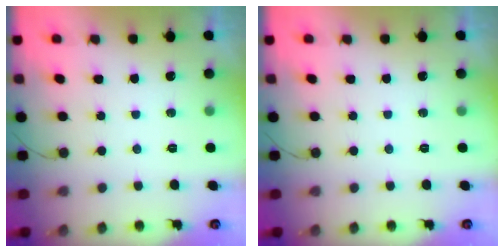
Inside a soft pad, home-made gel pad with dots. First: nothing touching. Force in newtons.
{"total": 0.0}